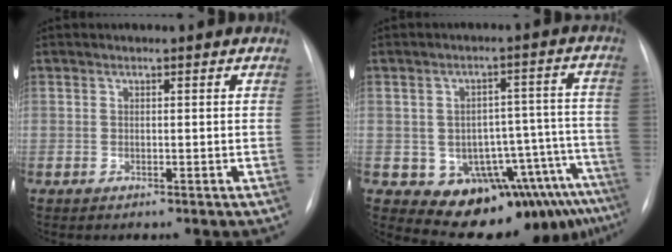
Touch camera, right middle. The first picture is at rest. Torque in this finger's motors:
{"motor_torque": [0.68, -0.36, 0.24, 0.06]}